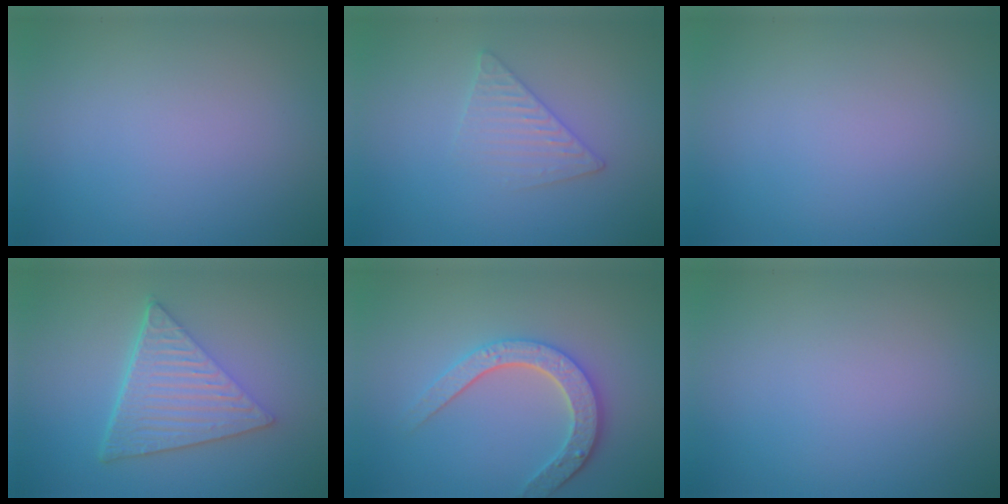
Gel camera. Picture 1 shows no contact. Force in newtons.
{"total": 2.4, "press": 2.3, "slide": 0.2}
{"total": 0.0}
{"total": 6.7, "press": 4.6, "slide": 4.9}
{"total": 3.8, "press": 3.4, "slide": 1.8}
{"total": 0.0}